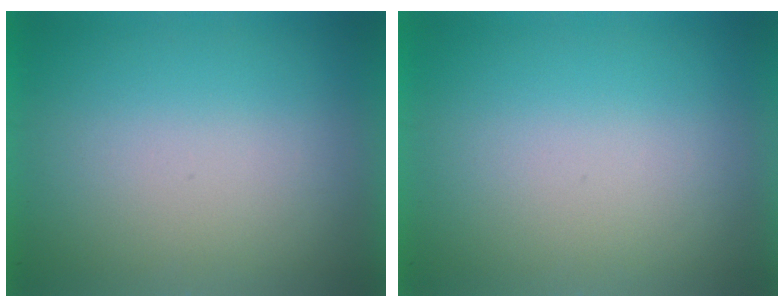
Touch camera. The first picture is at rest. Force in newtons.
{"total": 0.0}